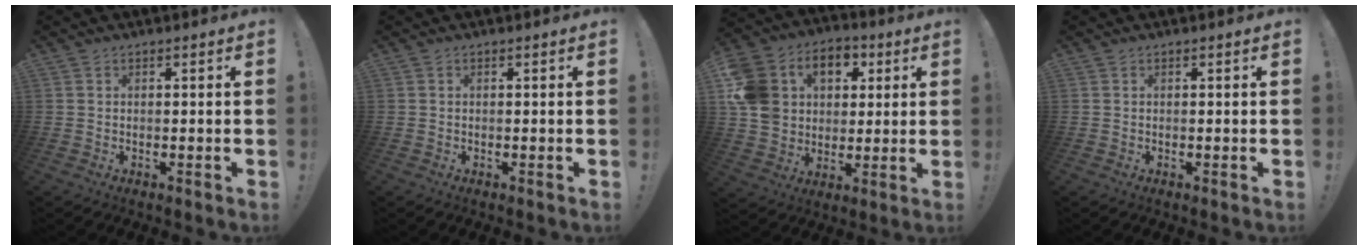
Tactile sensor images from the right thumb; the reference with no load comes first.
{"total": 0.0}
{"total": 15.8, "force": [4.0, 13.5, 7.1], "torque": [-0.118, -0.008, 0.089]}
{"total": 0.0}